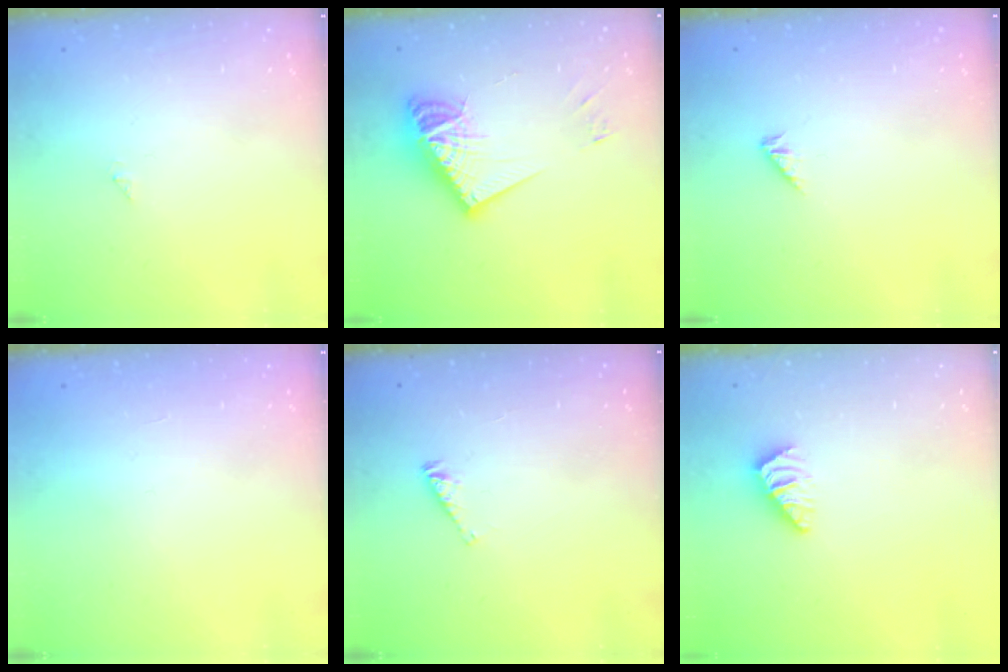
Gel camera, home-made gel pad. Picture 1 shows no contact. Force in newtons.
{"total": 15.6, "press": 15.5, "slide": 1.8}
{"total": 1.7, "press": 1.6, "slide": 0.4}
{"total": 0.0}
{"total": 2.4, "press": 2.4, "slide": 0.4}
{"total": 1.1, "press": 1.0, "slide": 0.3}